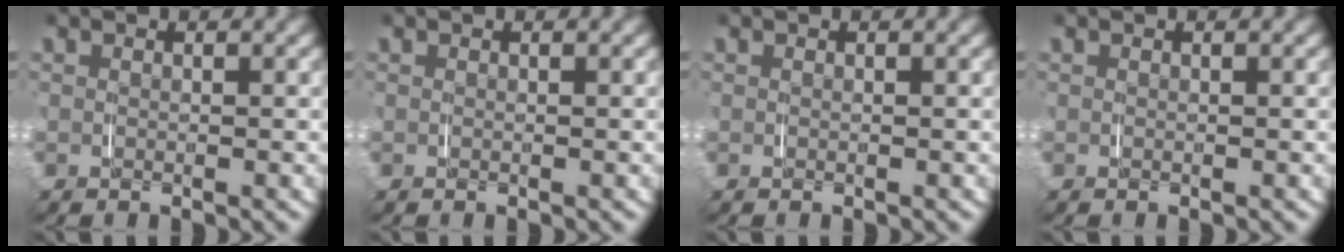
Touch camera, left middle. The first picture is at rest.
{"total": 0.0}
{"total": 0.0}
{"total": 0.0}